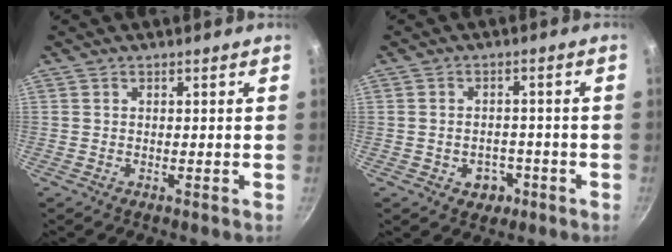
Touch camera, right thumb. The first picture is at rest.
{"total": 4.6, "force": [-1.9, 3.6, 2.2], "torque": [-0.015, 0.019, -0.016]}